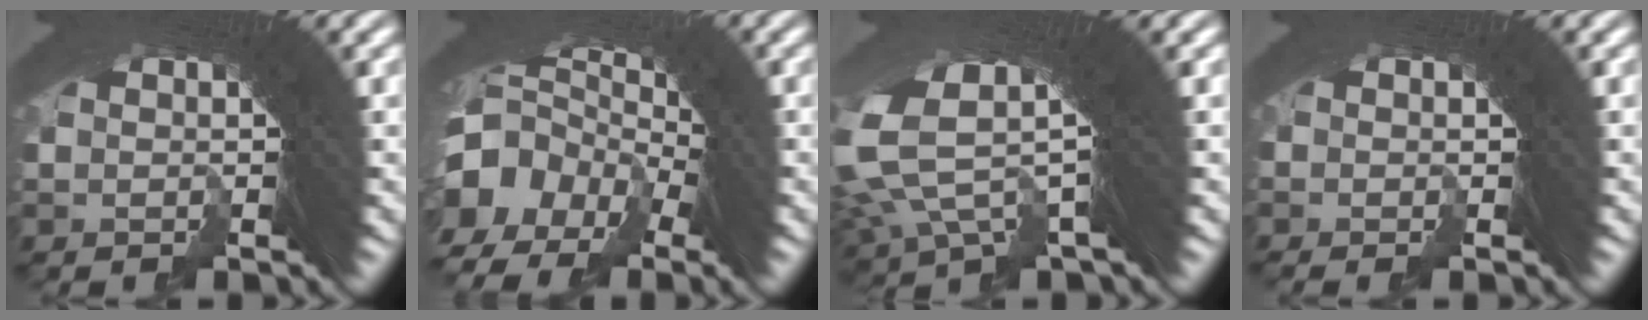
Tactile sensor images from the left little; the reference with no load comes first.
{"total": 7.3, "force": [-0.2, 5.5, 4.9], "torque": [-0.104, -0.008, -0.007]}
{"total": 8.1, "force": [1.7, 4.0, 6.8], "torque": [-0.145, -0.002, 0.030]}
{"total": 0.0}